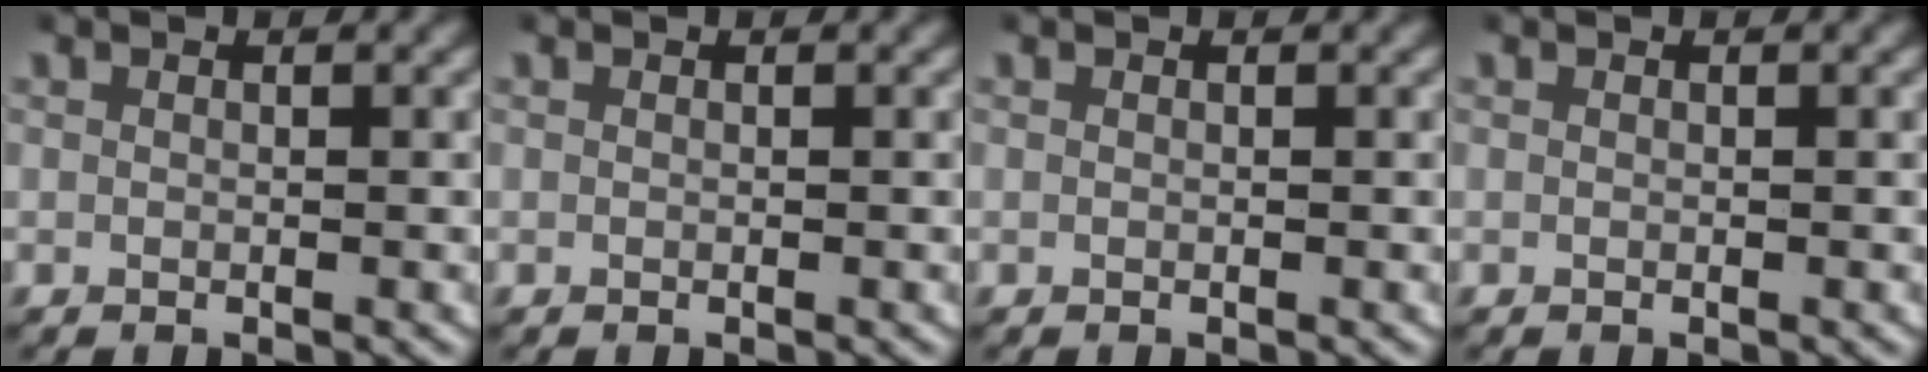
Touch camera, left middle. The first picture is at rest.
{"total": 0.0}
{"total": 0.0}
{"total": 0.0}